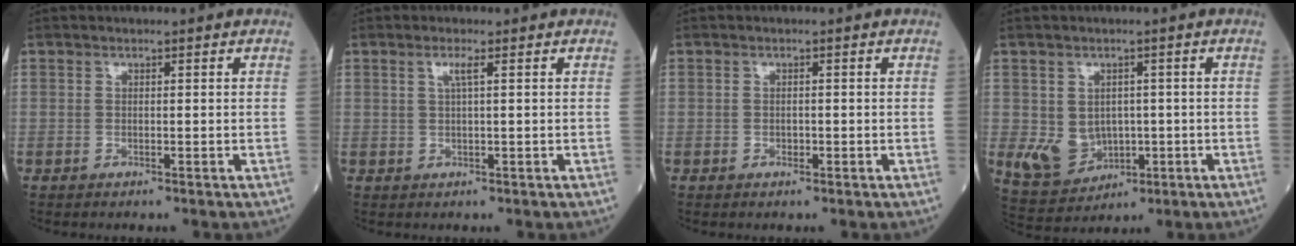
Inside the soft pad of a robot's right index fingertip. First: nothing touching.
{"total": 1.7, "force": [0.6, -0.2, 1.6], "torque": [-0.035, 0.003, 0.011]}
{"total": 0.6, "force": [-0.3, 0.4, 0.4], "torque": [-0.006, 0.001, -0.005]}
{"total": 6.4, "force": [-0.6, 5.4, 3.3], "torque": [-0.060, 0.006, 0.008]}